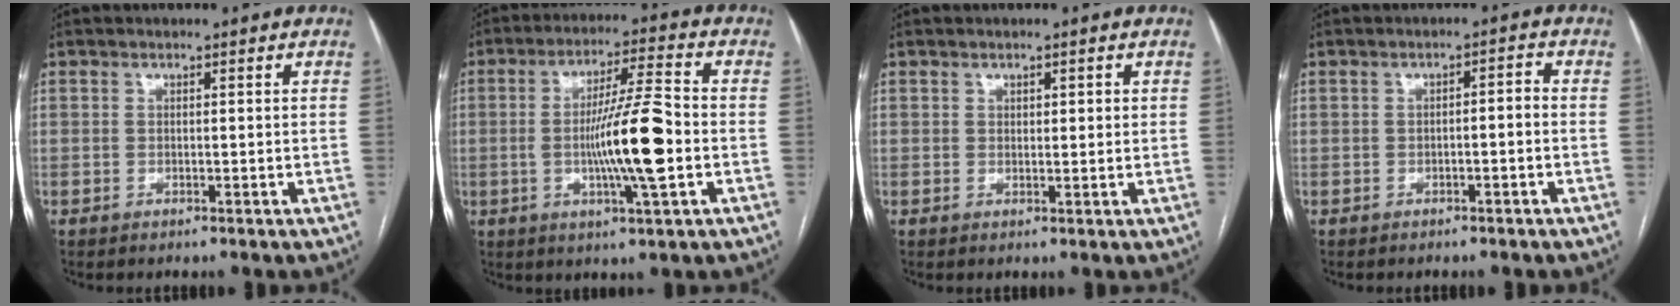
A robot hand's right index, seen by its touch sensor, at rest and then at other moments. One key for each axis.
{"total": 11.9, "fx": -1.9, "fy": 0.3, "fz": 11.7, "tx": -0.207, "ty": -0.002, "tz": -0.037}
{"total": 1.7, "fx": 0.7, "fy": 0.8, "fz": 1.3, "tx": -0.018, "ty": 0.002, "tz": 0.010}
{"total": 2.1, "fx": -0.6, "fy": 0.6, "fz": 1.9, "tx": -0.030, "ty": 0.012, "tz": -0.006}